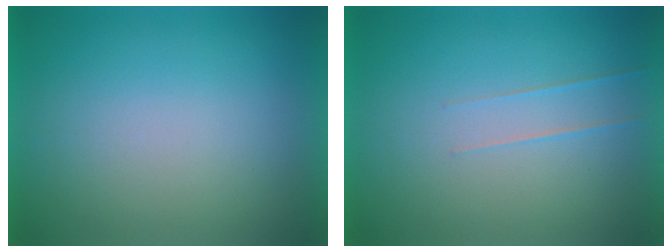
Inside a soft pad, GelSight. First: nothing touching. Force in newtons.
{"total": 1.7}